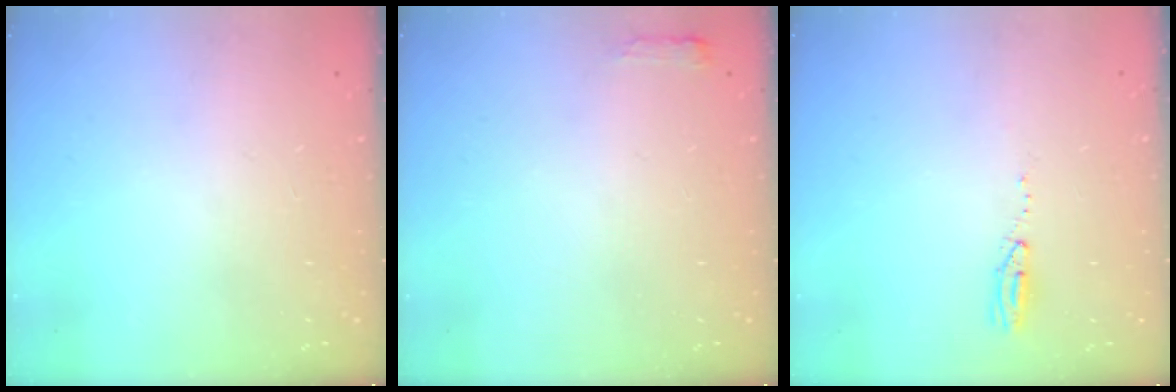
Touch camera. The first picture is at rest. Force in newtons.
{"total": 2.7, "press": 2.6, "slide": 0.5}
{"total": 14.6, "press": 5.0, "slide": 13.7}